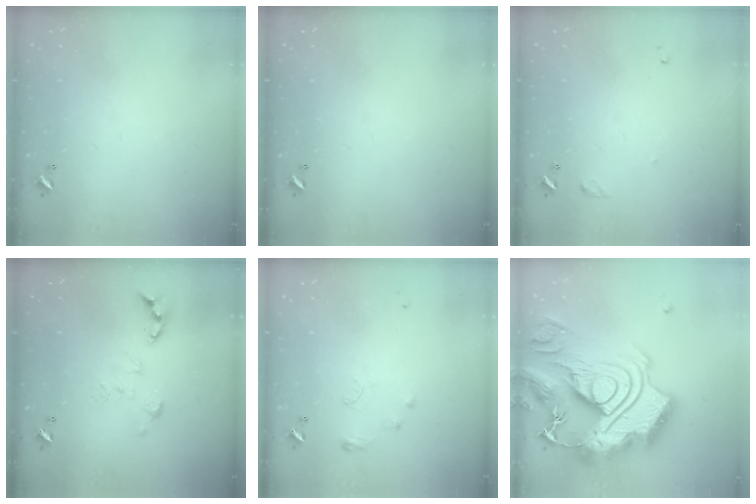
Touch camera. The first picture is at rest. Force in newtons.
{"total": 0.0}
{"total": 6.2, "press": 6.2, "slide": 0.6}
{"total": 4.9, "press": 4.8, "slide": 0.8}
{"total": 6.3, "press": 6.3, "slide": 0.8}
{"total": 0.7, "press": 0.7, "slide": 0.0}